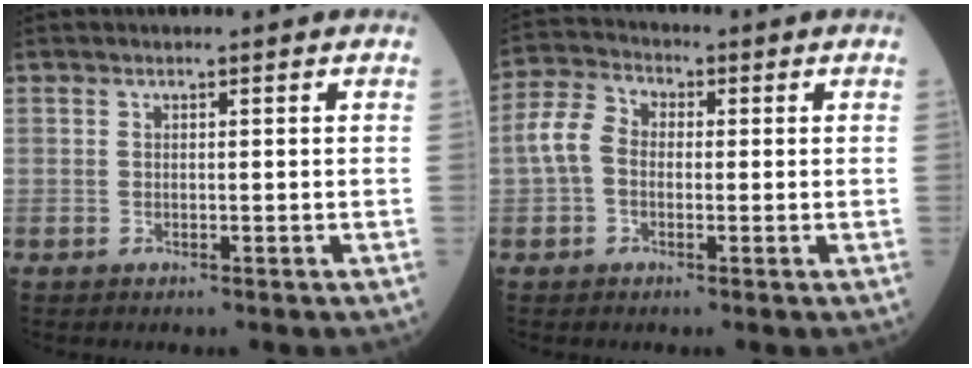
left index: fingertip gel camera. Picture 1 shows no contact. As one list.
[{"total": 5.8, "force": [-0.6, 4.1, 4.0], "torque": [-0.106, 0.025, -0.021]}]